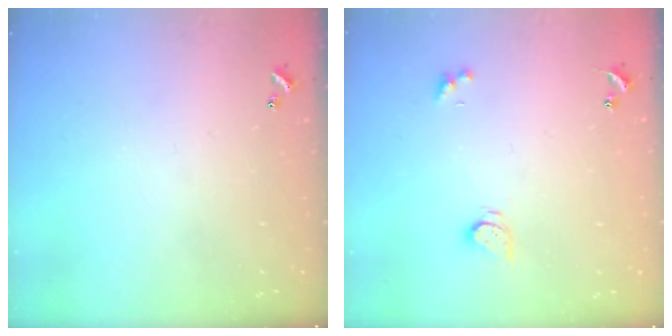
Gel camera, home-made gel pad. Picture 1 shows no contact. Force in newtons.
{"total": 2.4, "press": 2.3, "slide": 0.4}